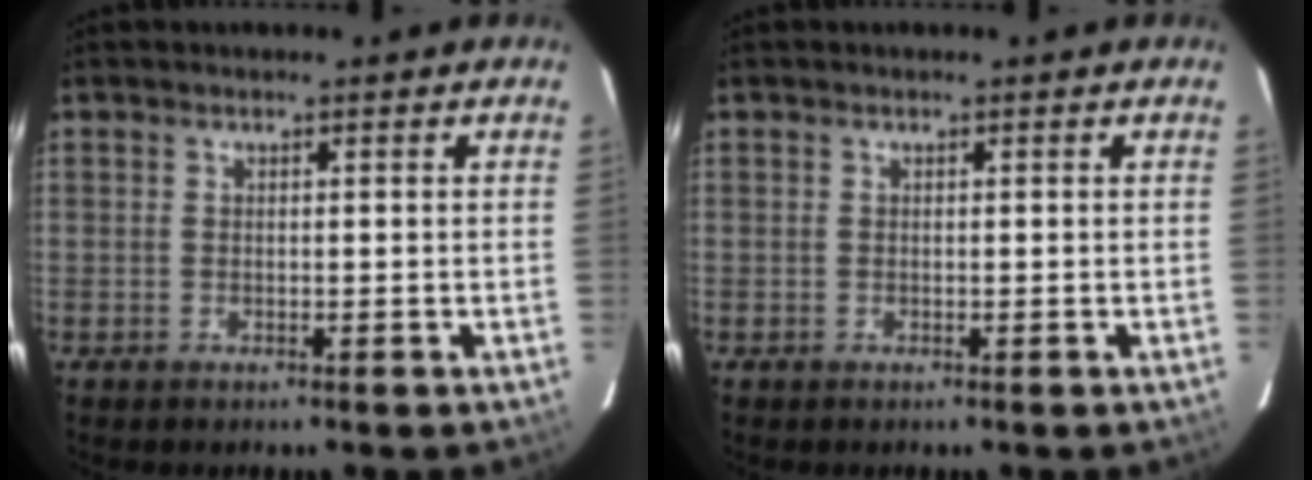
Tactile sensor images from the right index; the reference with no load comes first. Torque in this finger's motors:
{"motor_torque": [0.00, 0.00, 0.00, 0.00]}